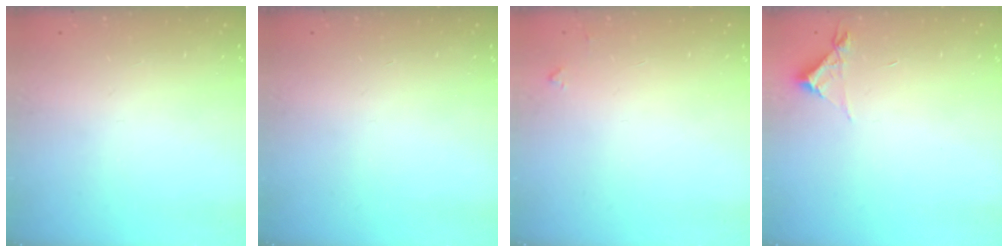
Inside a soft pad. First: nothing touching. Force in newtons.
{"total": 0.0}
{"total": 3.8, "press": 3.7, "slide": 0.4}
{"total": 4.4, "press": 4.4, "slide": 0.4}